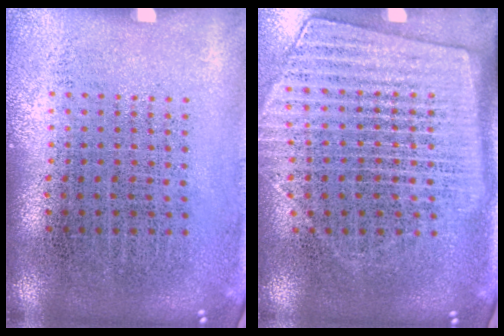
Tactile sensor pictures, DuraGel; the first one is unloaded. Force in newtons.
{"total": 1.9, "press": 1.6, "slide": 1.0}